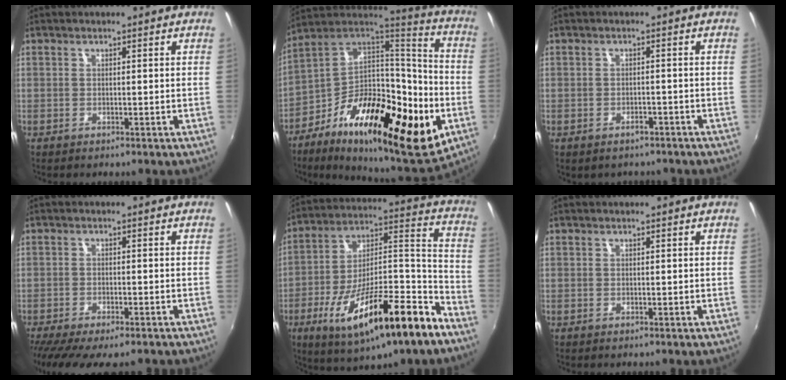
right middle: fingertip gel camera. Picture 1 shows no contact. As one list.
[{"total": 30.9, "force": [-11.7, 11.9, 26.1], "torque": [-0.425, -0.026, -0.197]}, {"total": 2.9, "force": [-2.2, 1.6, 0.7], "torque": [-0.016, -0.004, -0.028]}, {"total": 10.7, "force": [-8.5, 2.6, 5.9], "torque": [-0.129, -0.045, -0.137]}, {"total": 24.4, "force": [-14.0, 5.9, 19.0], "torque": [-0.305, -0.017, -0.229]}, {"total": 0.0}]